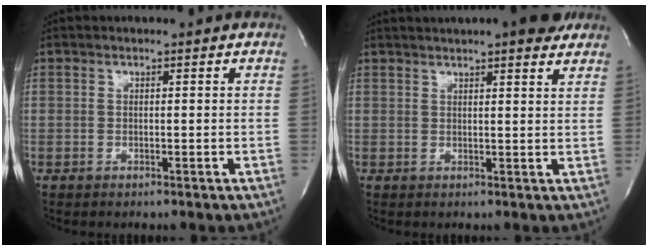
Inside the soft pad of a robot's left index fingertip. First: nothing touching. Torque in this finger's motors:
{"motor_torque": [0.21, -0.43, 0.69, 0.15]}